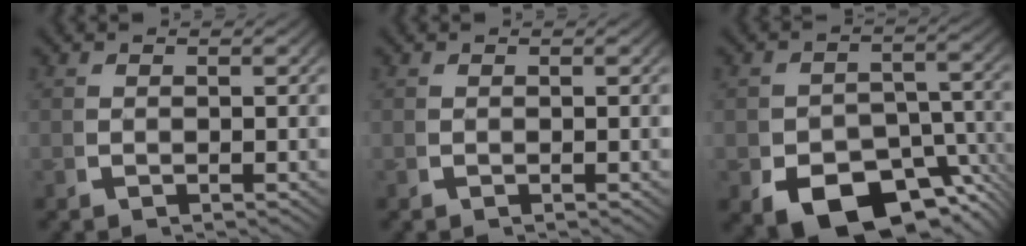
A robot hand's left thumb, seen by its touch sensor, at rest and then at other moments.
{"total": 0.0}
{"total": 10.5, "force": [-5.2, 6.9, 6.0], "torque": [-0.107, -0.044, -0.062]}